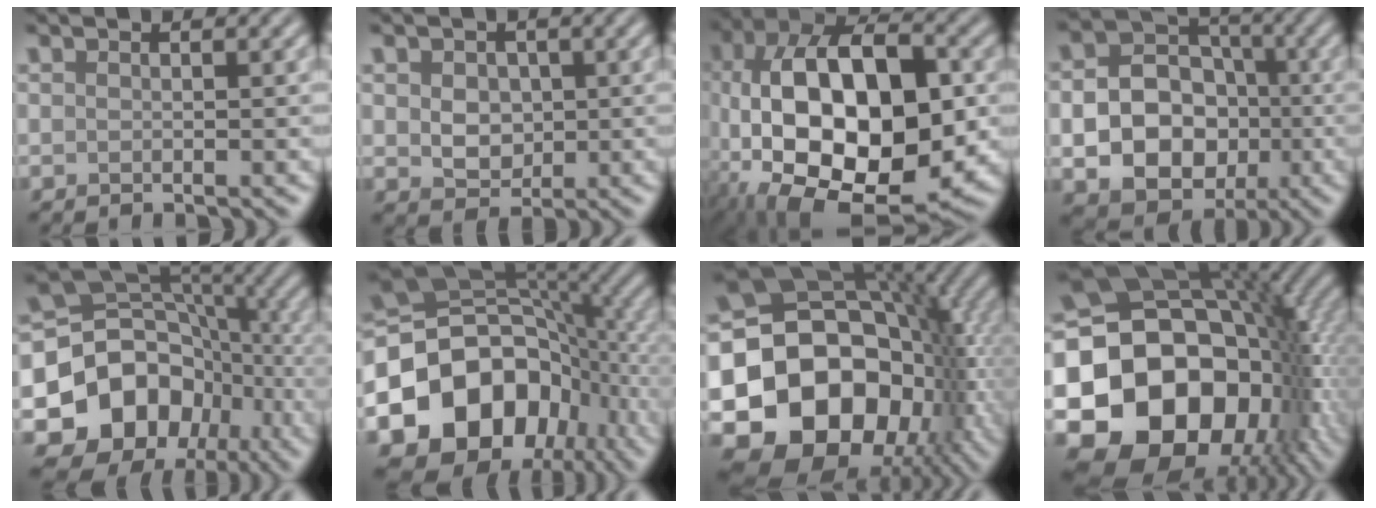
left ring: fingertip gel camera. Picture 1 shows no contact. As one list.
[{"total": 3.3, "force": [0.4, 2.6, 2.1], "torque": [-0.036, 0.003, 0.003]}, {"total": 17.6, "force": [-3.2, 9.5, 14.4], "torque": [-0.230, 0.003, -0.043]}, {"total": 12.1, "force": [-2.2, 10.3, 6.1], "torque": [-0.091, -0.019, -0.056]}, {"total": 13.1, "force": [-4.5, 10.6, 6.3], "torque": [-0.132, -0.007, -0.084]}, {"total": 15.6, "force": [-5.0, 11.7, 9.0], "torque": [-0.166, -0.009, -0.094]}, {"total": 18.1, "force": [-4.2, 14.0, 10.7], "torque": [-0.189, -0.017, -0.068]}, {"total": 21.3, "force": [-4.3, 16.0, 13.5], "torque": [-0.233, -0.034, -0.065]}]